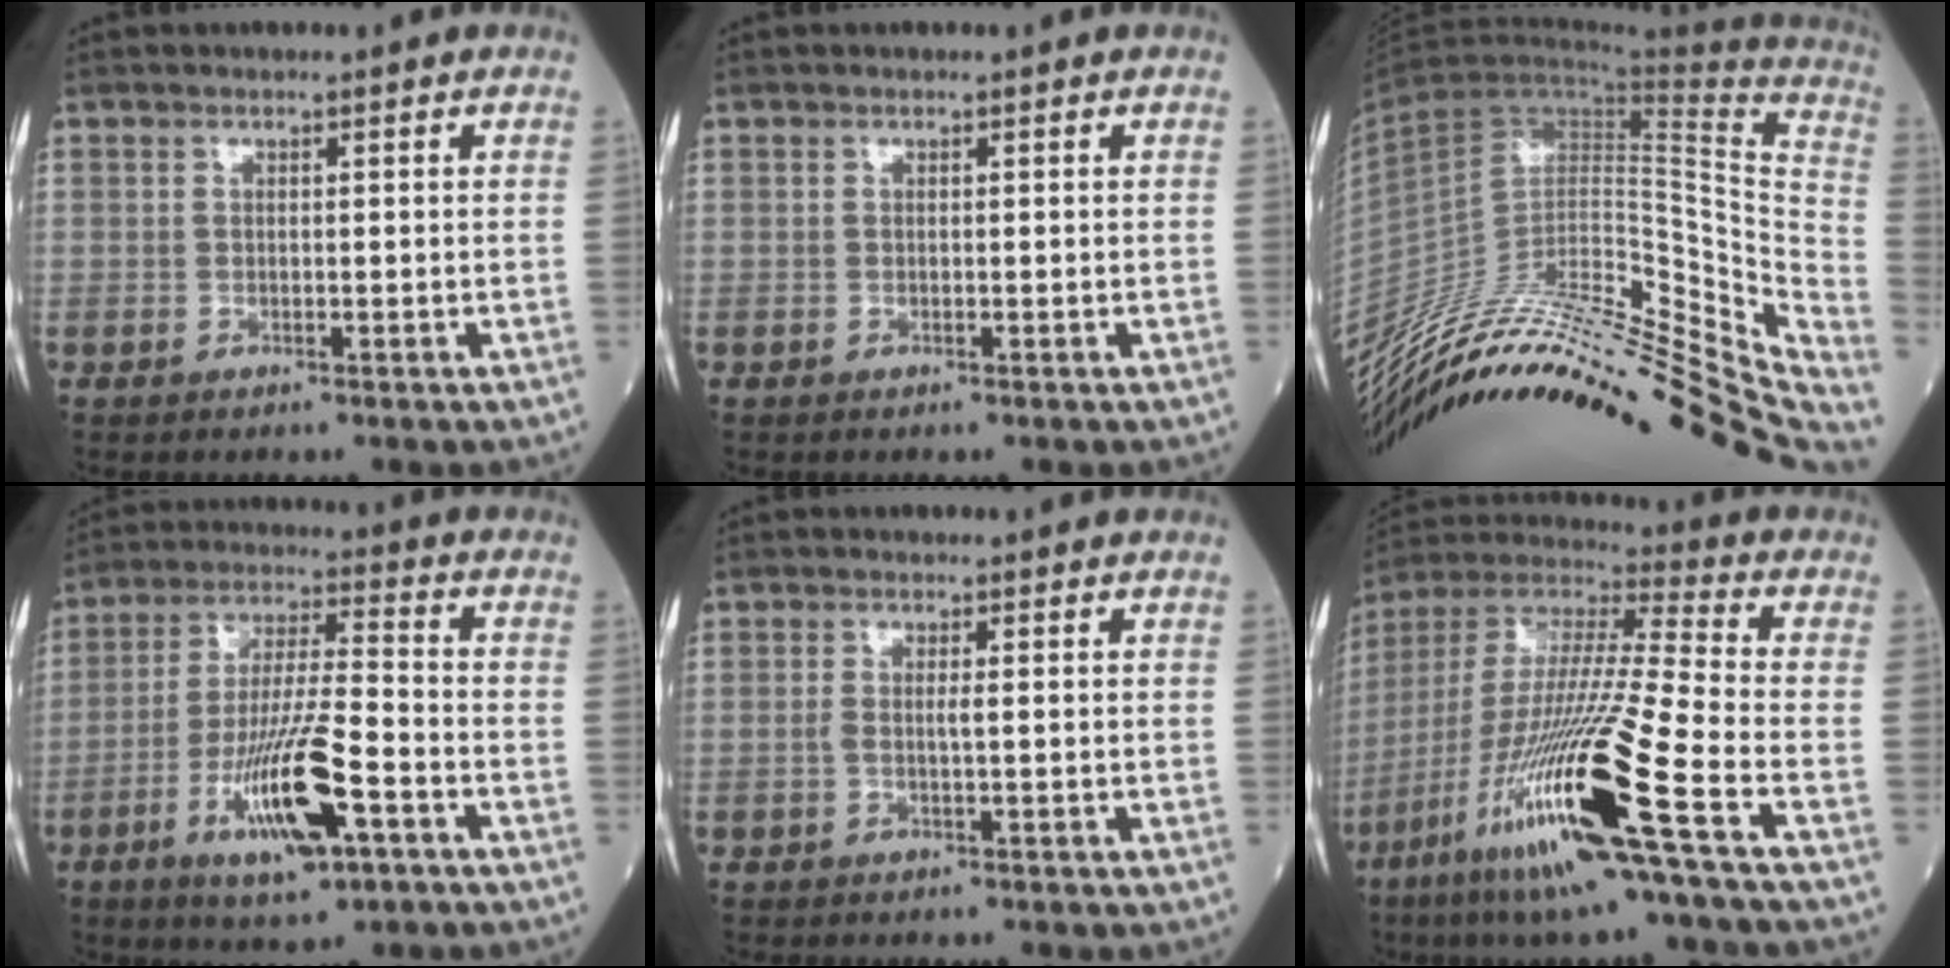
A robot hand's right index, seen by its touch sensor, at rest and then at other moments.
{"total": 0.0}
{"total": 37.2, "force": [-30.0, 5.4, 21.2], "torque": [-0.254, -0.032, -0.448]}
{"total": 13.6, "force": [-5.7, 2.2, 12.1], "torque": [-0.228, -0.012, -0.098]}
{"total": 1.3, "force": [-0.1, -0.1, 1.3], "torque": [-0.030, 0.000, -0.004]}
{"total": 22.4, "force": [-9.9, -0.4, 20.1], "torque": [-0.419, -0.052, -0.197]}